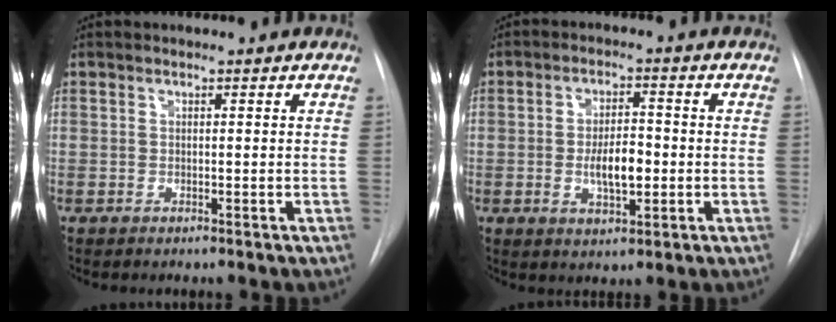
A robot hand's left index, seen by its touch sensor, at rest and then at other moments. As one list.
[{"total": 5.9, "force": [-0.9, 2.3, 5.4], "torque": [-0.095, 0.001, -0.011]}]